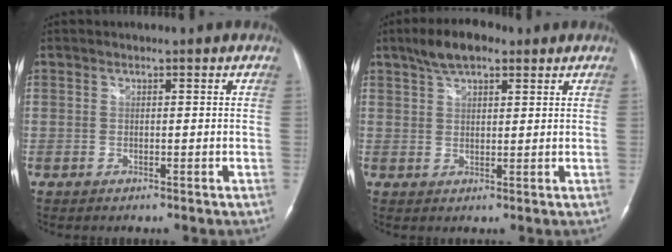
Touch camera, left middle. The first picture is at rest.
{"total": 6.7, "force": [4.5, 2.4, 4.4], "torque": [-0.084, 0.020, 0.078]}